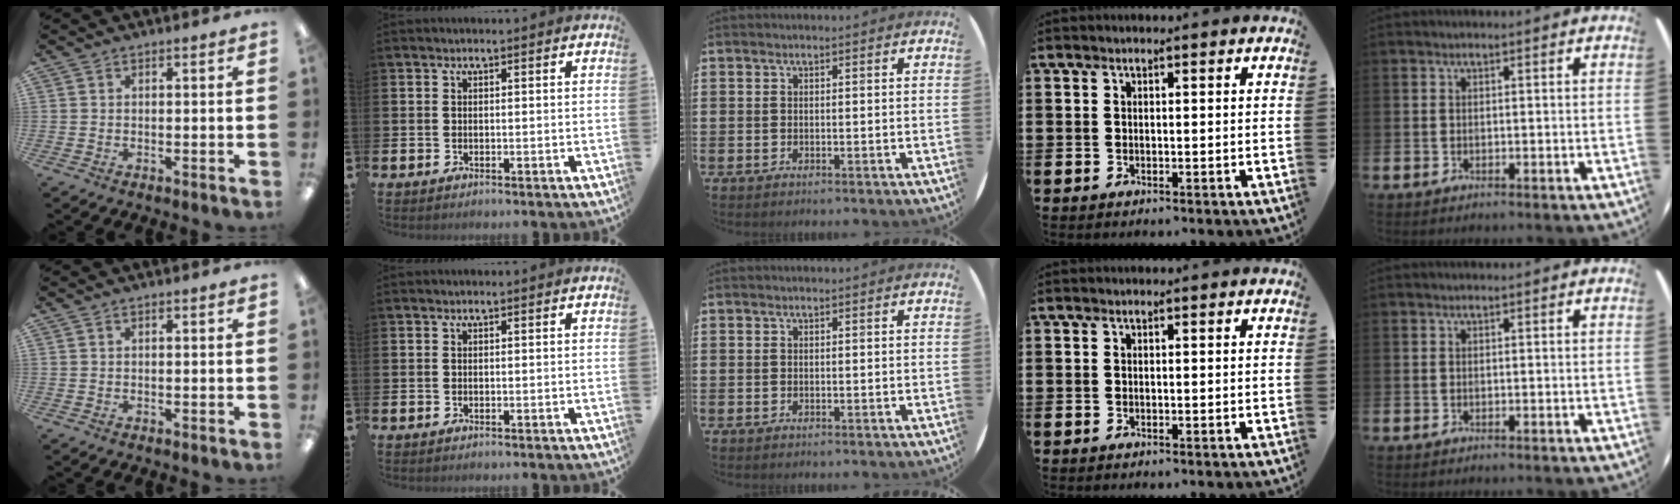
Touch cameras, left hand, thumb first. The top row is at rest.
{}